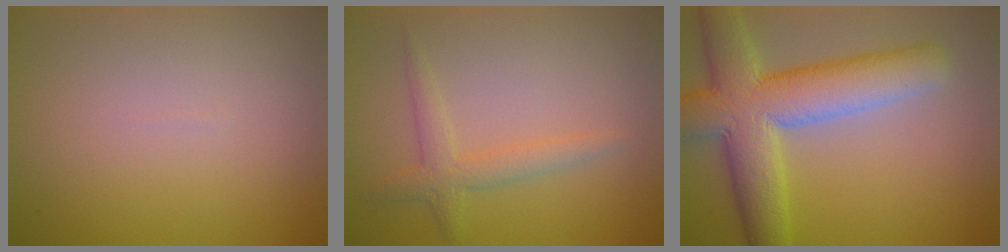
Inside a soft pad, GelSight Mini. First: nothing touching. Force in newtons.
{"total": 2.3, "press": 2.3, "slide": 0.1}
{"total": 9.9, "press": 9.9, "slide": 0.6}